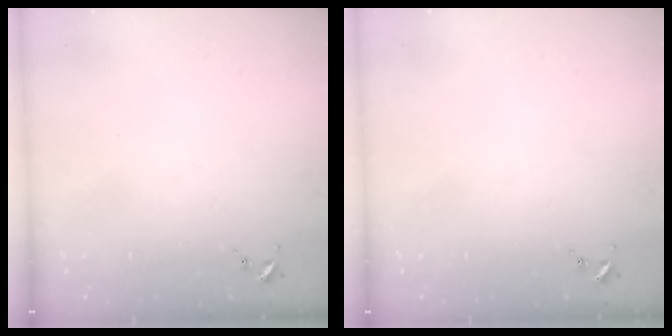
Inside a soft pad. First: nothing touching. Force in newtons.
{"total": 0.0}